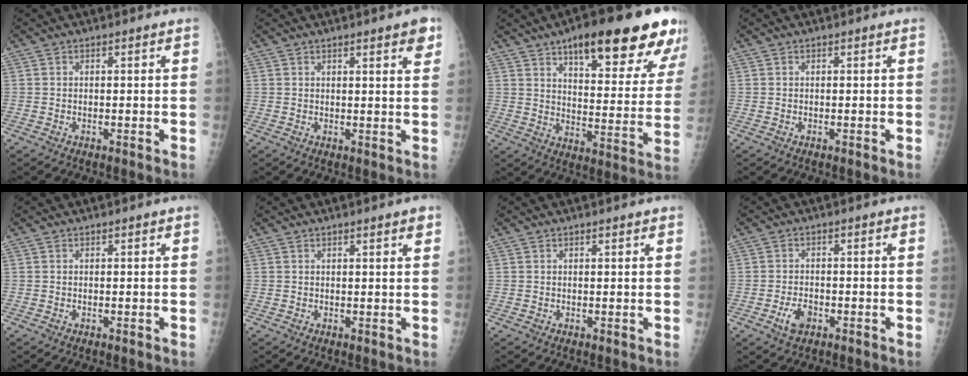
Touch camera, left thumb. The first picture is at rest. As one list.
[{"total": 4.4, "force": [2.7, 0.8, 3.5], "torque": [-0.035, -0.010, 0.030]}, {"total": 24.7, "force": [15.1, 7.1, 18.2], "torque": [-0.212, -0.044, 0.212]}, {"total": 0.0}, {"total": 0.0}, {"total": 2.0, "force": [1.2, 0.2, 1.6], "torque": [-0.021, -0.005, 0.015]}, {"total": 1.0, "force": [0.7, 0.2, 0.7], "torque": [-0.008, 0.000, 0.009]}, {"total": 3.8, "force": [-1.8, 2.3, 2.4], "torque": [-0.040, 0.009, -0.030]}]